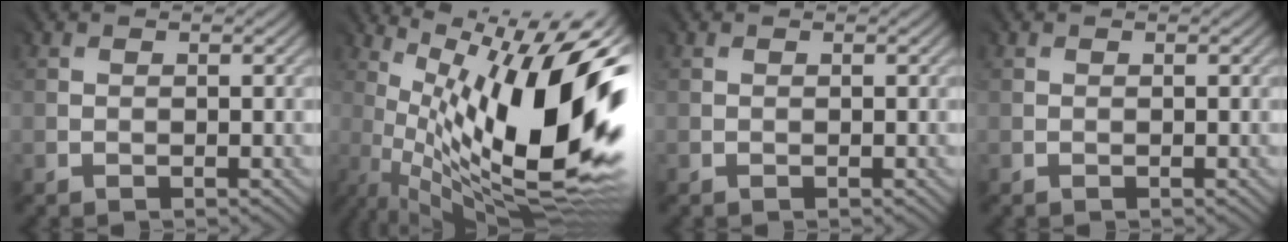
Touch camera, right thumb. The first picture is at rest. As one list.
[{"total": 19.0, "force": [1.9, 6.2, 17.8], "torque": [-0.263, 0.007, 0.047]}, {"total": 0.0}, {"total": 0.0}]